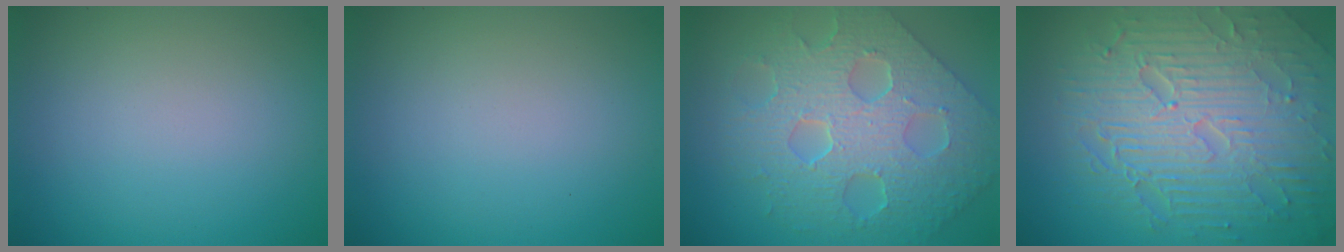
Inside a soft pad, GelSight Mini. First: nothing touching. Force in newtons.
{"total": 0.0}
{"total": 9.0, "press": 6.5, "slide": 6.2}
{"total": 10.2, "press": 6.6, "slide": 7.7}